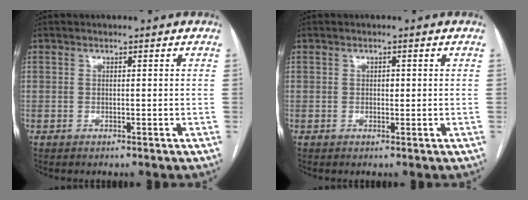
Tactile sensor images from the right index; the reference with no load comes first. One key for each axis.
{"total": 0.9, "fx": 0.1, "fy": 0.6, "fz": 0.6, "tx": -0.009, "ty": 0.001, "tz": 0.000}